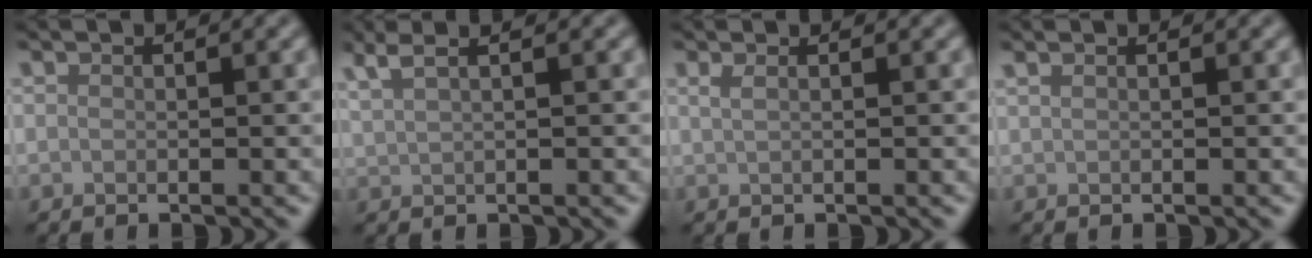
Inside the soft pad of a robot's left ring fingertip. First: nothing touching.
{"total": 3.5, "force": [2.4, 1.3, 2.3], "torque": [-0.033, 0.018, 0.020]}
{"total": 1.6, "force": [0.7, 0.8, 1.2], "torque": [-0.014, -0.003, 0.002]}
{"total": 1.0, "force": [0.7, 0.5, 0.7], "torque": [-0.012, 0.000, 0.009]}